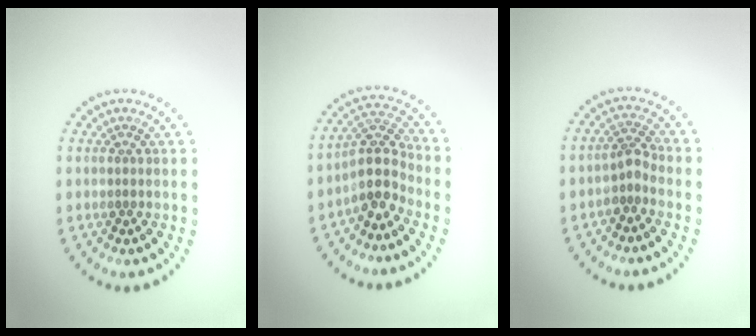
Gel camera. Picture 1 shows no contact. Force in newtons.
{"total": 3.6, "press": 2.9, "slide": 2.2}
{"total": 1.9, "press": 1.4, "slide": 1.2}